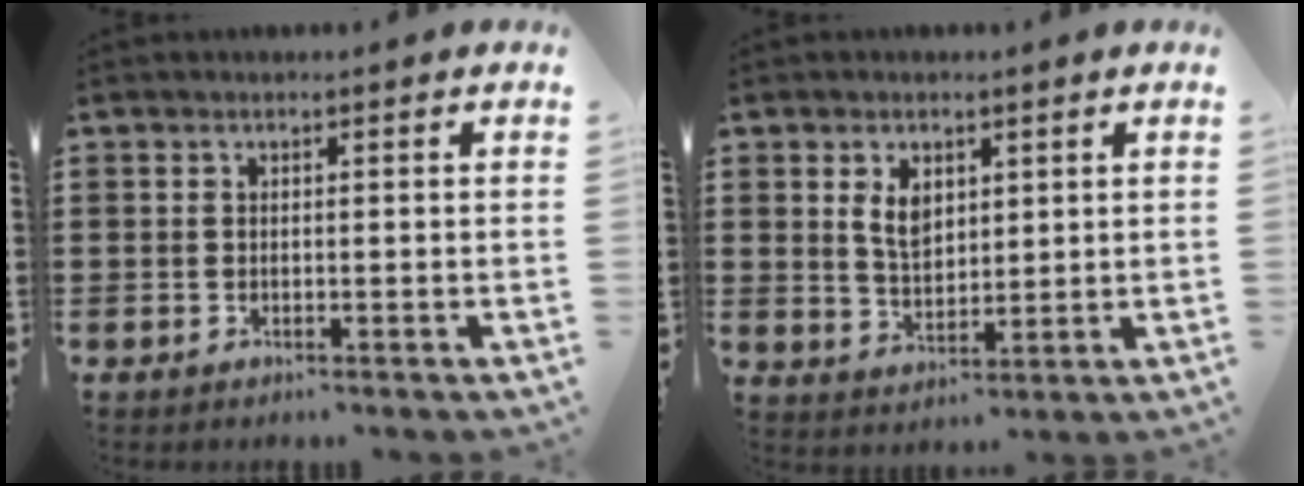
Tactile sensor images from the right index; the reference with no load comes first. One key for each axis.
{"total": 4.4, "fx": 1.8, "fy": 2.8, "fz": 2.9, "tx": -0.058, "ty": 0.006, "tz": 0.030}